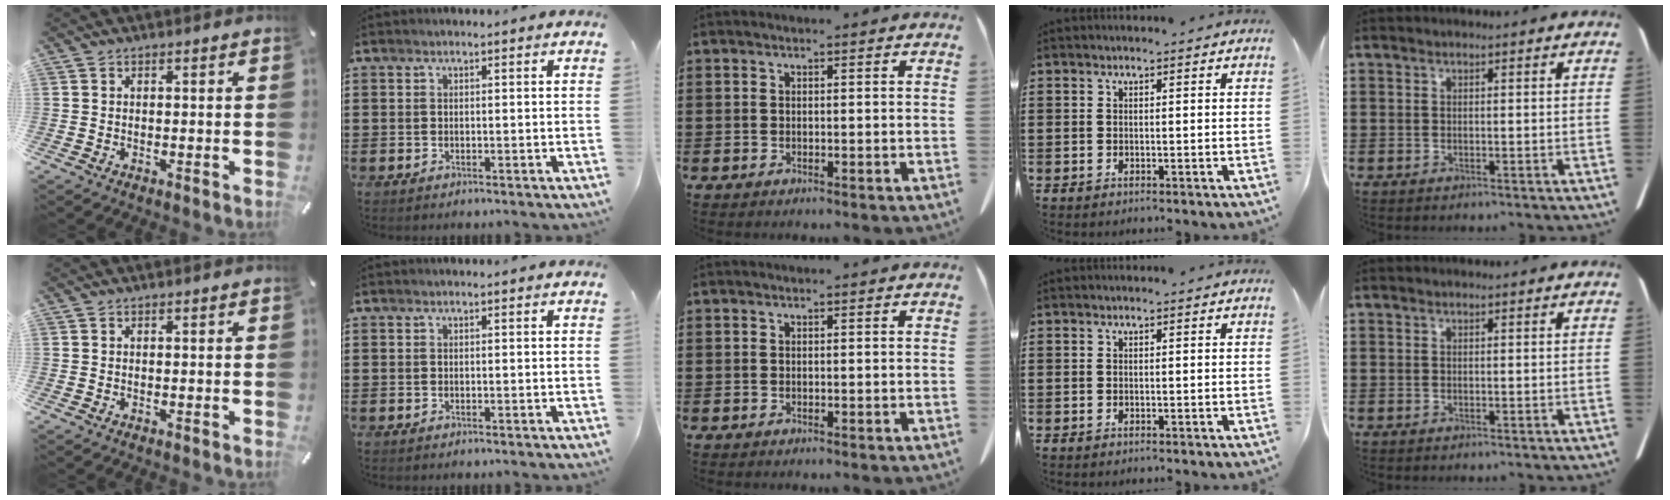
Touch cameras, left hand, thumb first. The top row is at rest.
{}